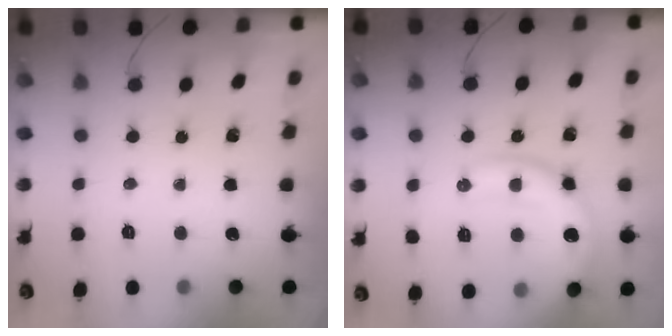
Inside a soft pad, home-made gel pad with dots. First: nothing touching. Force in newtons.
{"total": 14.2, "press": 14.2, "slide": 0.7}